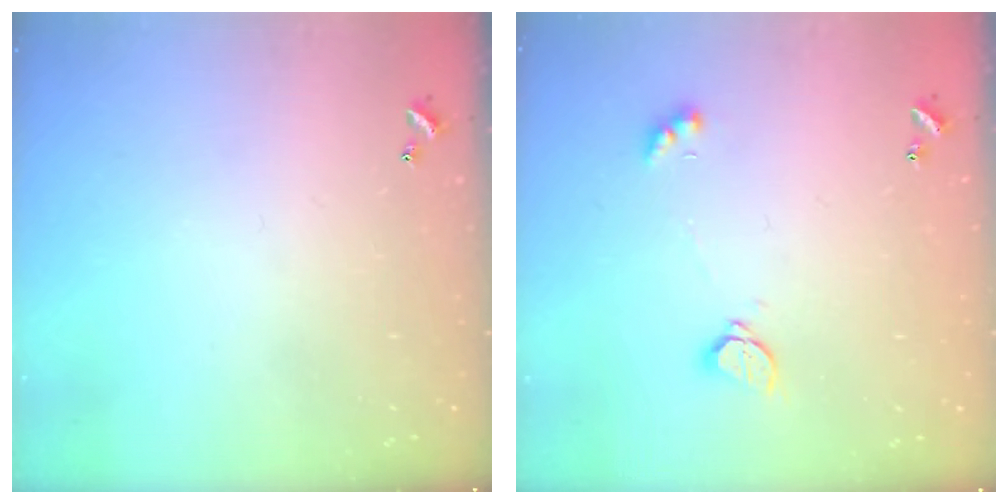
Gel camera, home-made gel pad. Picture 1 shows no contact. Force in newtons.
{"total": 2.2, "press": 2.2, "slide": 0.2}